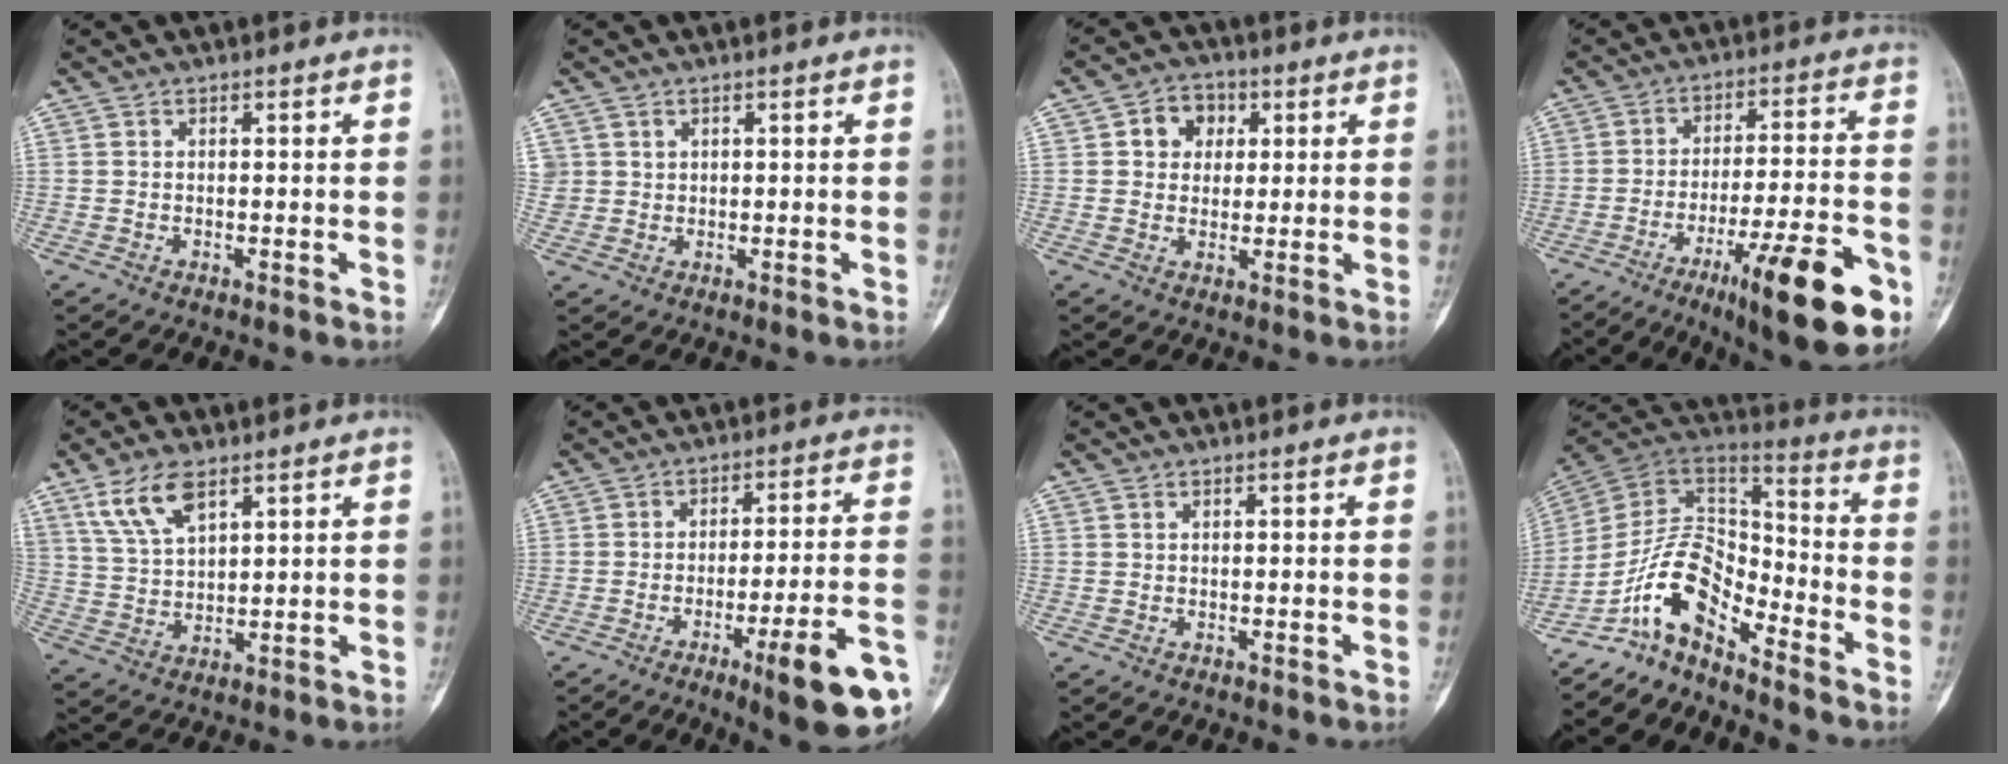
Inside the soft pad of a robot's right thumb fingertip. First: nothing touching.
{"total": 1.8, "force": [0.8, 1.7, 0.0], "torque": [0.018, -0.003, 0.010]}
{"total": 6.4, "force": [1.8, 5.4, 2.9], "torque": [-0.010, 0.001, 0.022]}
{"total": 19.2, "force": [-9.4, 4.0, 16.2], "torque": [-0.227, 0.042, -0.136]}
{"total": 8.4, "force": [5.2, 3.6, 5.6], "torque": [-0.104, -0.021, 0.110]}
{"total": 15.0, "force": [-7.1, 2.1, 13.0], "torque": [-0.157, 0.028, -0.092]}
{"total": 0.0}
{"total": 12.6, "force": [-8.7, 5.5, 7.2], "torque": [-0.115, 0.101, -0.171]}